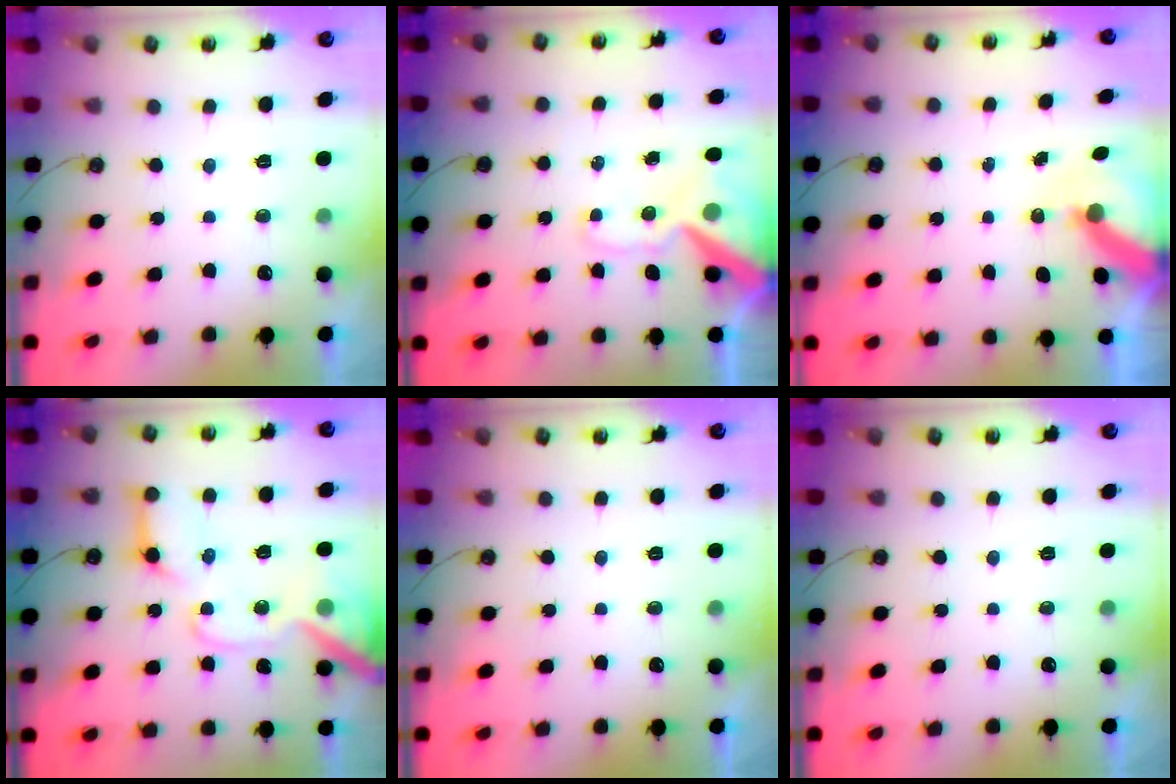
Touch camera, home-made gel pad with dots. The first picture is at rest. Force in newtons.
{"total": 14.7, "press": 14.5, "slide": 2.2}
{"total": 7.4, "press": 7.4, "slide": 0.9}
{"total": 19.2, "press": 19.0, "slide": 2.3}
{"total": 0.0}
{"total": 0.0}